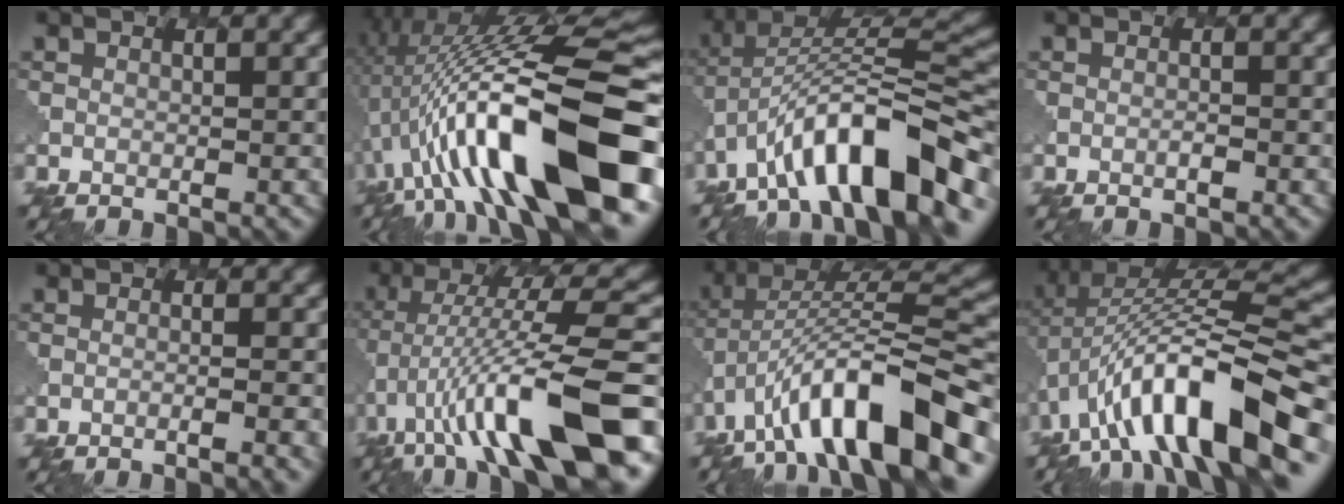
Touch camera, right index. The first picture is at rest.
{"total": 16.4, "force": [-2.6, 4.8, 15.5], "torque": [-0.244, 0.034, -0.043]}
{"total": 11.6, "force": [-6.7, 3.6, 8.7], "torque": [-0.126, 0.023, -0.116]}
{"total": 0.5, "force": [-0.2, 0.1, 0.5], "torque": [-0.007, 0.000, -0.006]}
{"total": 2.1, "force": [-1.0, 0.4, 1.7], "torque": [-0.018, 0.004, -0.026]}
{"total": 13.8, "force": [-5.0, 2.6, 12.6], "torque": [-0.204, 0.030, -0.067]}
{"total": 12.5, "force": [-6.6, 3.8, 9.9], "torque": [-0.157, 0.026, -0.107]}
{"total": 12.6, "force": [-4.5, 4.4, 10.9], "torque": [-0.187, 0.019, -0.072]}